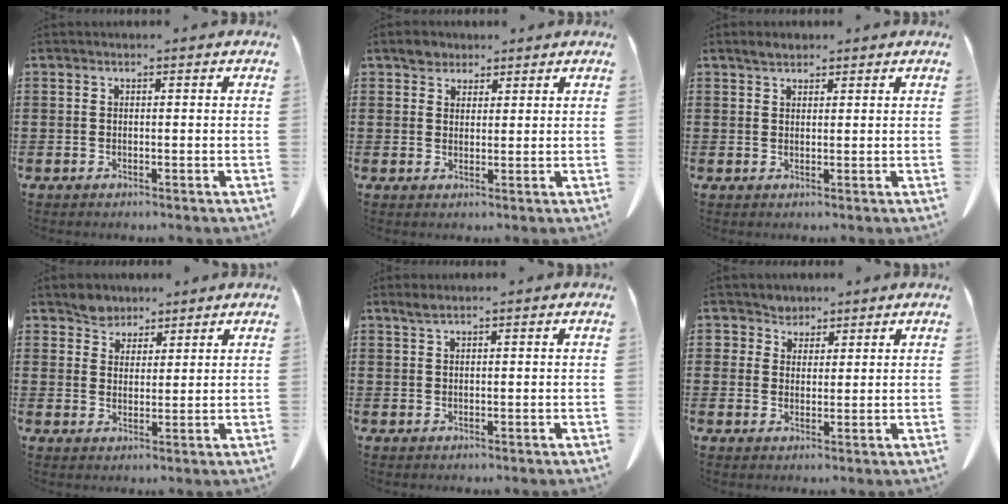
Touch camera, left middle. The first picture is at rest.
{"total": 2.8, "force": [2.3, 1.6, 0.4], "torque": [-0.009, 0.006, 0.042]}
{"total": 1.9, "force": [1.6, 0.8, 0.7], "torque": [-0.009, 0.000, 0.030]}
{"total": 3.8, "force": [3.3, 1.9, 0.1], "torque": [-0.015, 0.003, 0.065]}
{"total": 1.3, "force": [1.0, 0.2, 0.8], "torque": [-0.019, 0.000, 0.018]}
{"total": 3.2, "force": [2.4, 2.0, 0.0], "torque": [-0.014, 0.006, 0.046]}